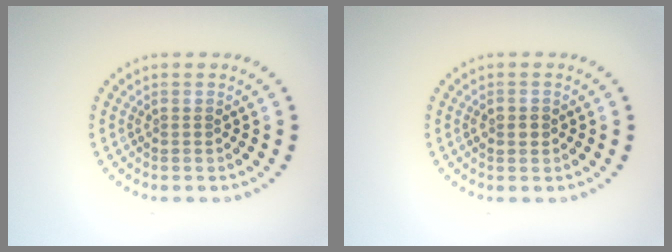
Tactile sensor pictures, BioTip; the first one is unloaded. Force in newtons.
{"total": 1.7, "press": 1.7, "slide": 0.1}